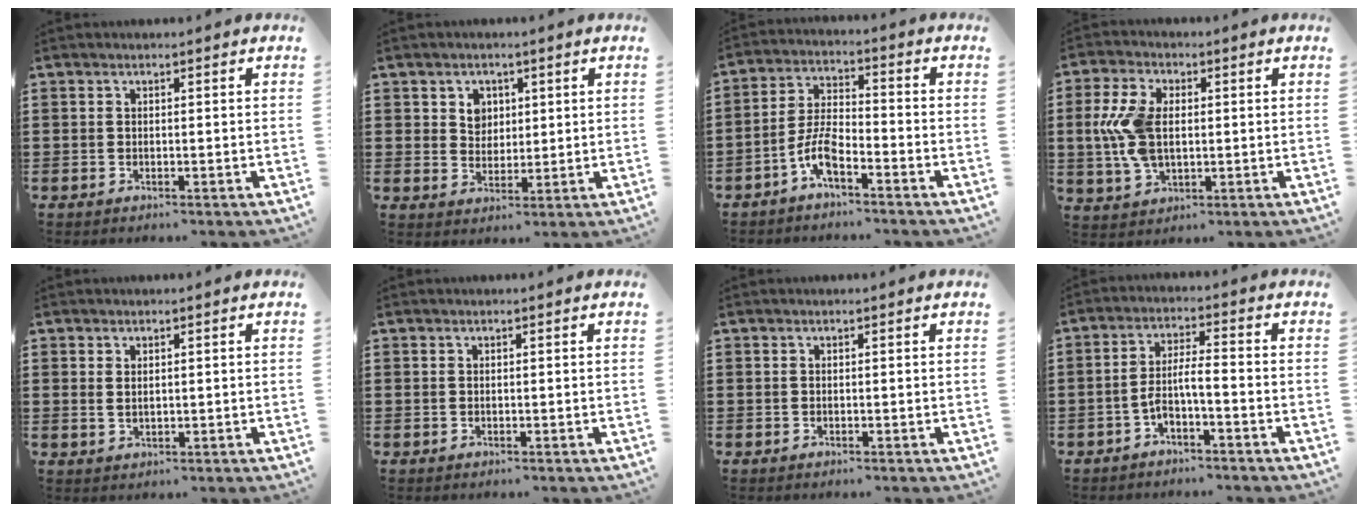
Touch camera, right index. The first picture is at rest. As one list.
[{"total": 3.7, "force": [1.6, 3.1, 1.1], "torque": [-0.028, 0.010, 0.025]}, {"total": 6.2, "force": [-3.9, 1.9, 4.4], "torque": [-0.110, -0.004, -0.080]}, {"total": 9.0, "force": [0.4, 5.4, 7.1], "torque": [-0.182, 0.005, 0.000]}, {"total": 1.2, "force": [0.9, 0.4, 0.7], "torque": [-0.014, 0.005, 0.016]}, {"total": 0.0}, {"total": 0.0}, {"total": 4.8, "force": [-2.8, 0.9, 3.7], "torque": [-0.089, -0.001, -0.060]}]